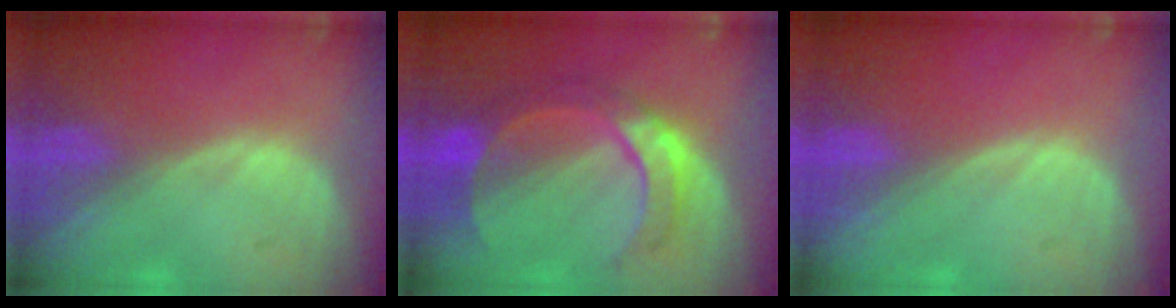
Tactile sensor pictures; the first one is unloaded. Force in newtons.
{"total": 7.8, "press": 7.8, "slide": 0.3}
{"total": 0.0}